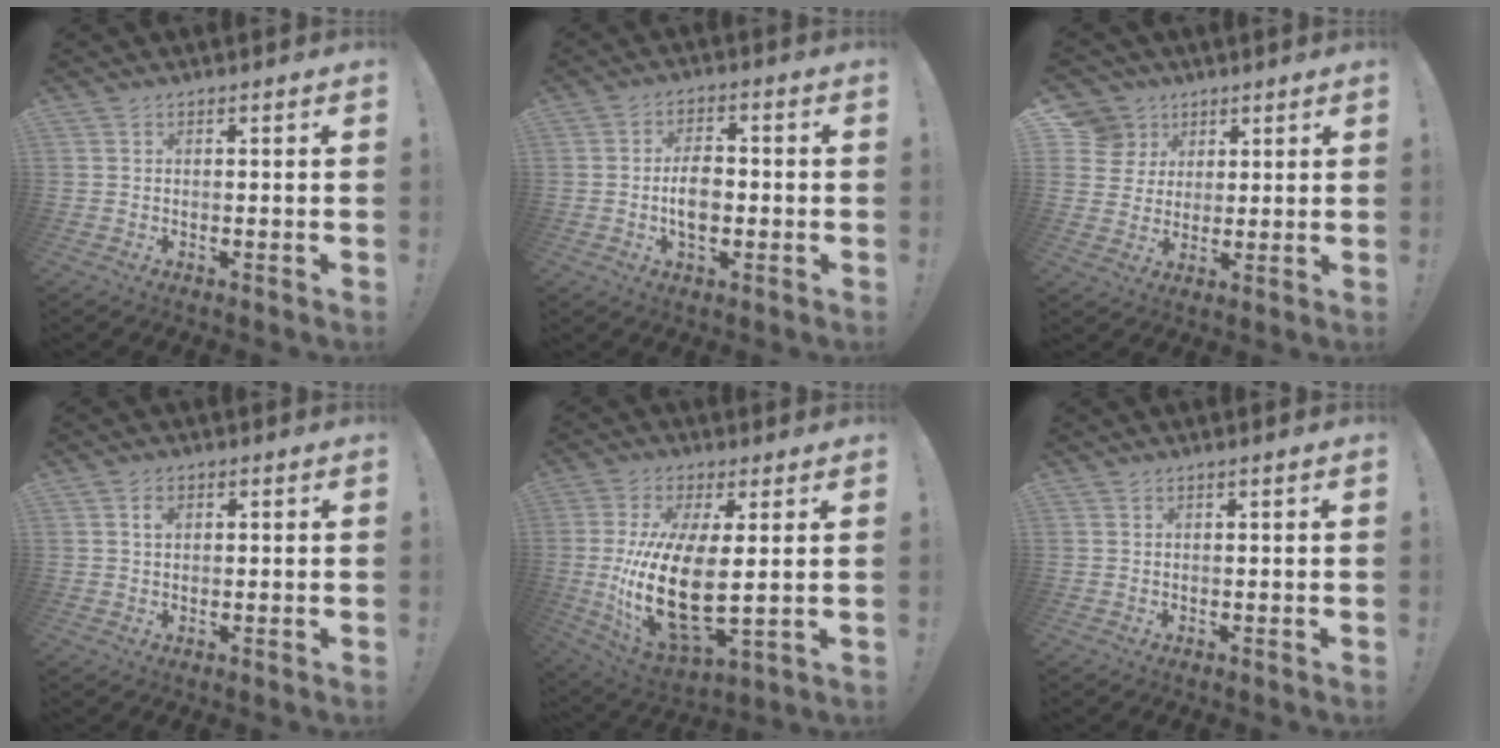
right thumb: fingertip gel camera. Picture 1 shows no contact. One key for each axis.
{"total": 7.3, "fx": -1.4, "fy": 4.4, "fz": 5.6, "tx": -0.094, "ty": 0.000, "tz": -0.030}
{"total": 8.8, "fx": 3.7, "fy": 7.8, "fz": 1.8, "tx": -0.024, "ty": -0.021, "tz": 0.078}
{"total": 2.2, "fx": 0.8, "fy": 1.4, "fz": 1.4, "tx": -0.008, "ty": -0.004, "tz": 0.009}
{"total": 19.9, "fx": 0.6, "fy": 8.3, "fz": 18.1, "tx": -0.359, "ty": -0.029, "tz": 0.018}
{"total": 0.6, "fx": 0.4, "fy": -0.1, "fz": 0.5, "tx": -0.004, "ty": -0.001, "tz": 0.005}